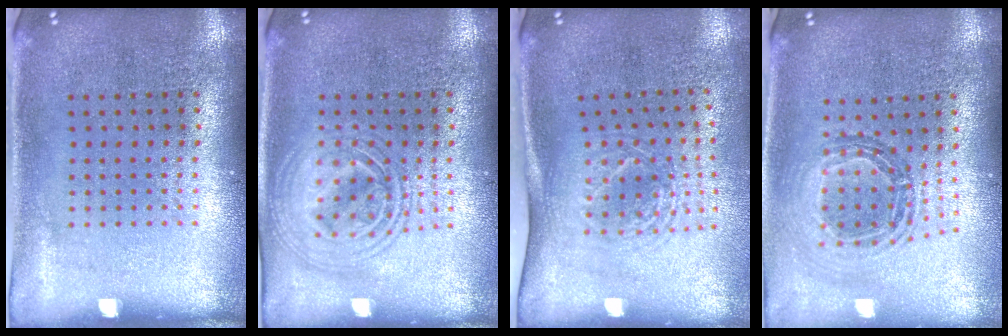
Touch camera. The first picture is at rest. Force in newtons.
{"total": 2.7, "press": 2.7, "slide": 0.3}
{"total": 1.7, "press": 1.3, "slide": 1.2}
{"total": 0.9, "press": 0.9, "slide": 0.1}